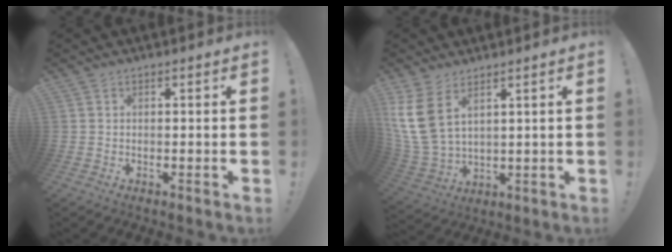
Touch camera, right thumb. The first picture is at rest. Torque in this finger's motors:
{"motor_torque": [-0.59, 1.12, 0.19, 0.24, 0.26]}